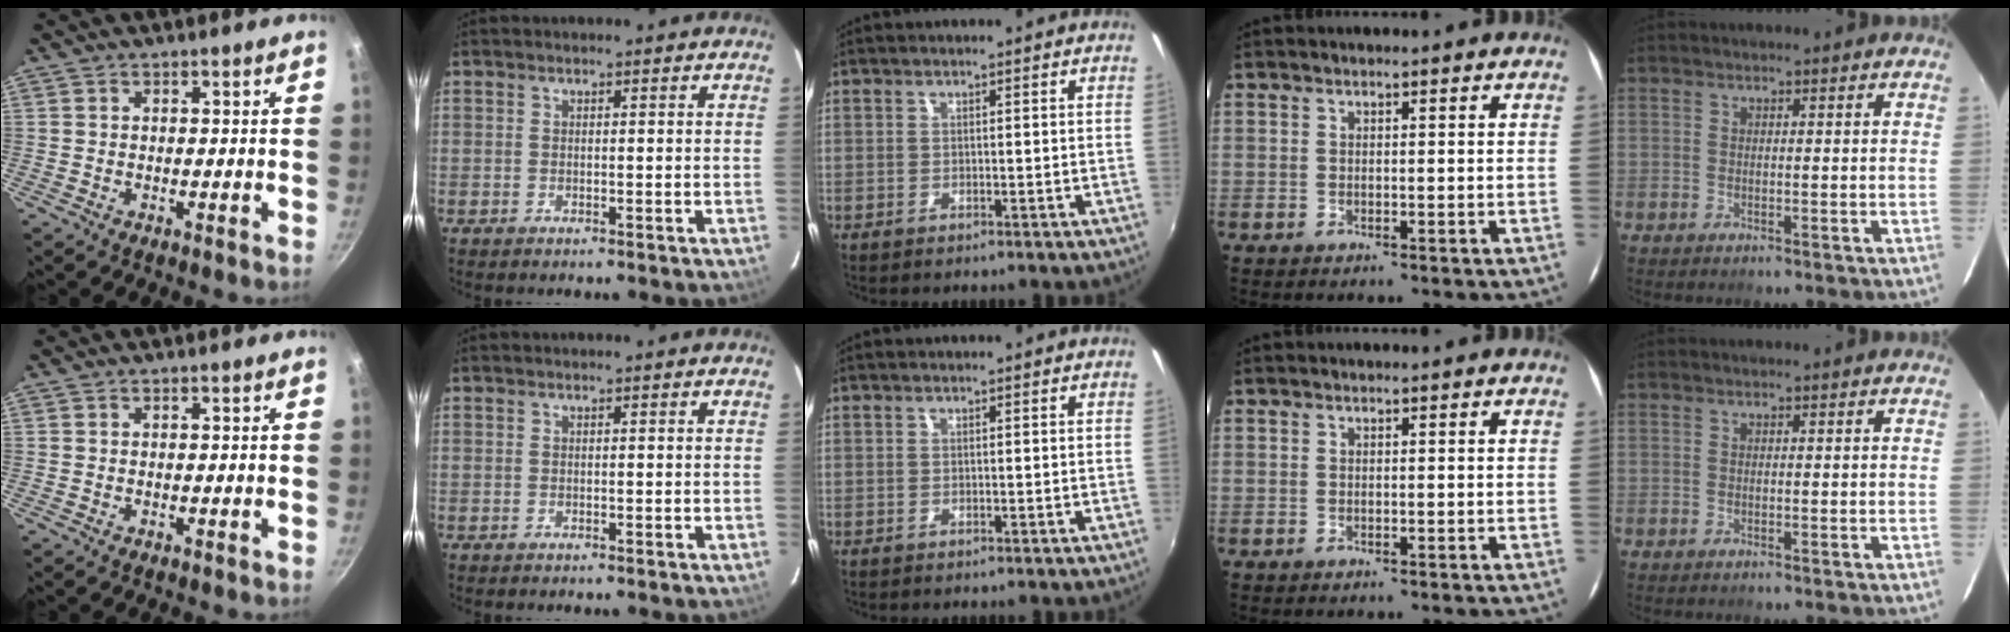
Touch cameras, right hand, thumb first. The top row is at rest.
{}